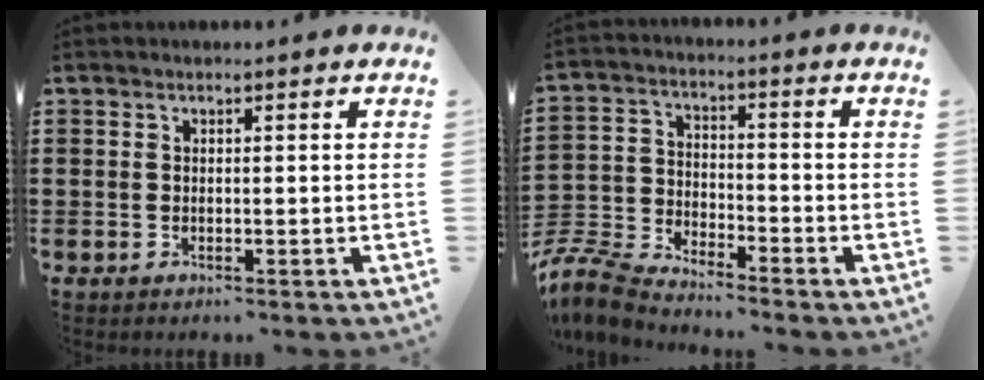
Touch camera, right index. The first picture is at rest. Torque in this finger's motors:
{"motor_torque": [-2.14, 0.00, -1.05, -0.21]}